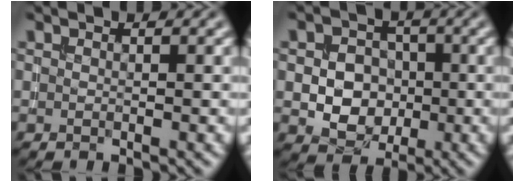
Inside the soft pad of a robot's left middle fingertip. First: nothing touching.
{"total": 5.0, "force": [-0.7, 4.0, 2.8], "torque": [-0.032, -0.003, -0.018]}